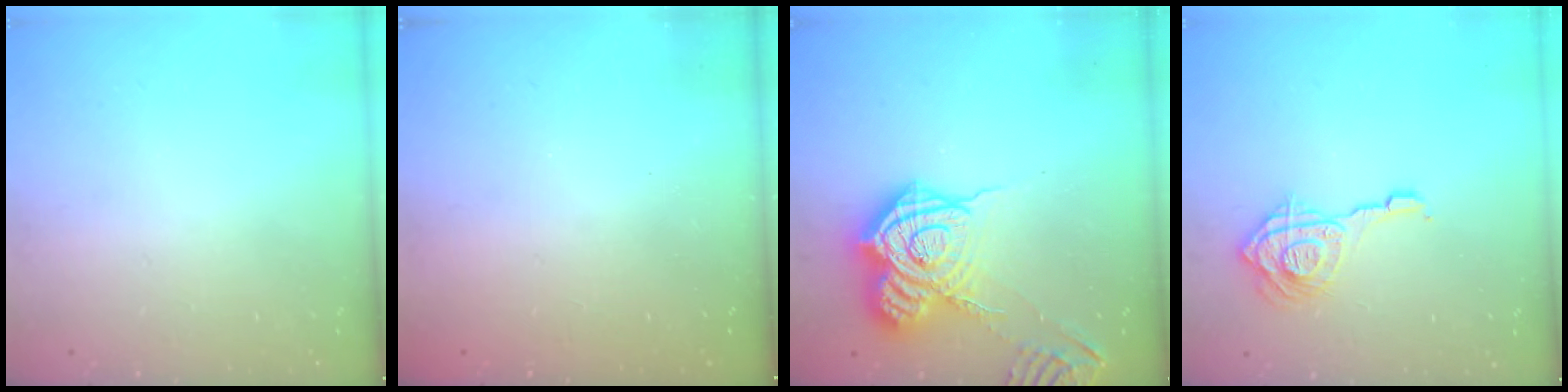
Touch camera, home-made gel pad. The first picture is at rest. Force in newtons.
{"total": 2.4, "press": 2.2, "slide": 0.8}
{"total": 18.8, "press": 18.7, "slide": 1.5}
{"total": 12.8, "press": 12.7, "slide": 1.4}